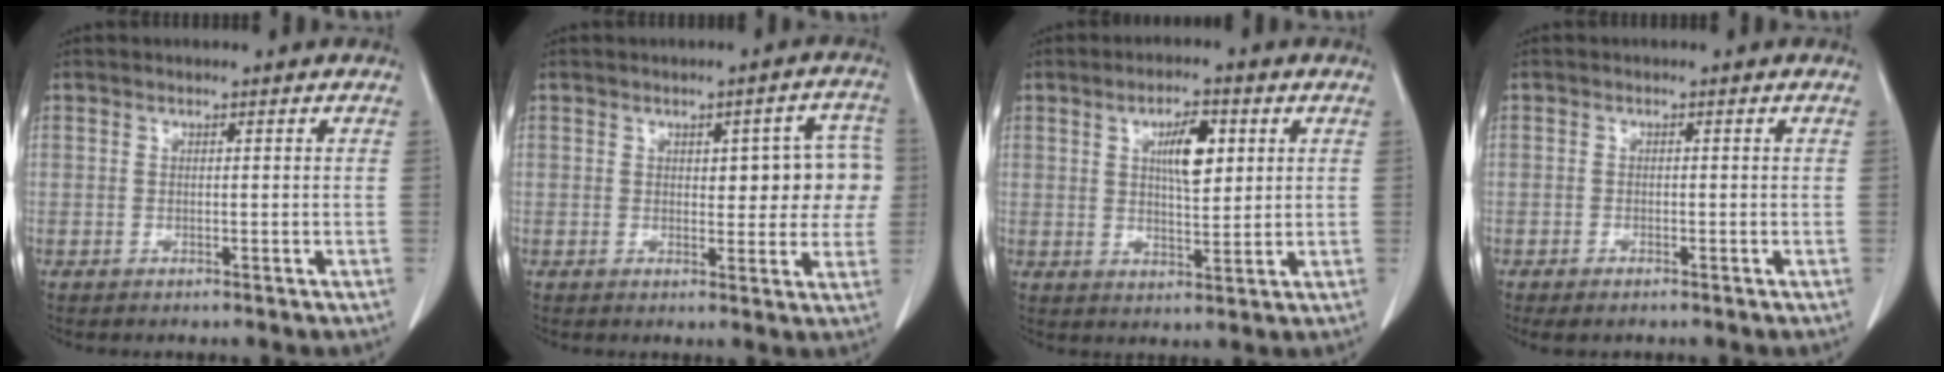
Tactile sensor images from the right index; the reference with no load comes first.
{"total": 8.1, "force": [1.2, 3.5, 7.2], "torque": [-0.065, 0.024, 0.015]}
{"total": 6.5, "force": [2.0, 2.1, 5.8], "torque": [-0.097, 0.003, 0.036]}
{"total": 1.7, "force": [-1.3, 0.5, 1.0], "torque": [-0.022, -0.004, -0.017]}